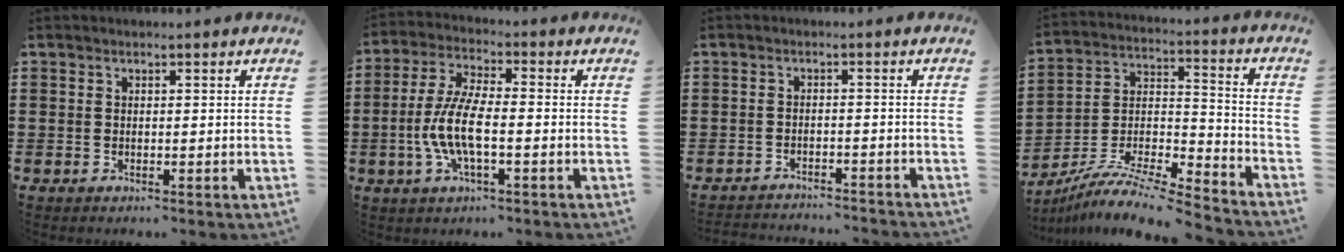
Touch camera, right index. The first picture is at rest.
{"total": 7.9, "force": [-2.2, 2.4, 7.2], "torque": [-0.171, -0.013, -0.049]}
{"total": 2.4, "force": [-2.4, 0.0, -0.1], "torque": [-0.004, 0.001, -0.053]}
{"total": 9.0, "force": [-8.2, 1.2, 3.5], "torque": [-0.064, 0.010, -0.166]}